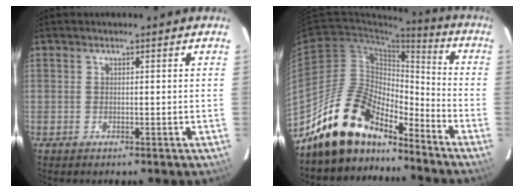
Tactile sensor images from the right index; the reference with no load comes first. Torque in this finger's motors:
{"motor_torque": [0.73, -0.76, 1.05, 0.21]}